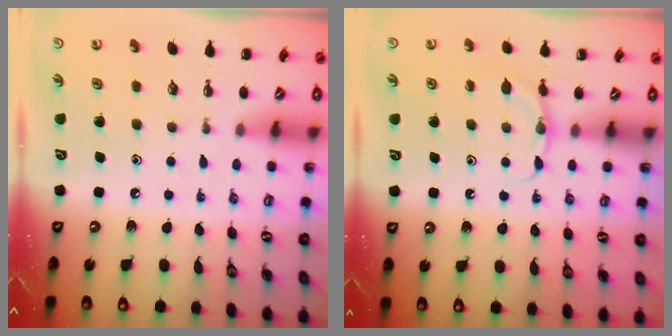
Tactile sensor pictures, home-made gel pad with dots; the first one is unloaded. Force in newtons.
{"total": 5.5, "press": 5.3, "slide": 1.5}